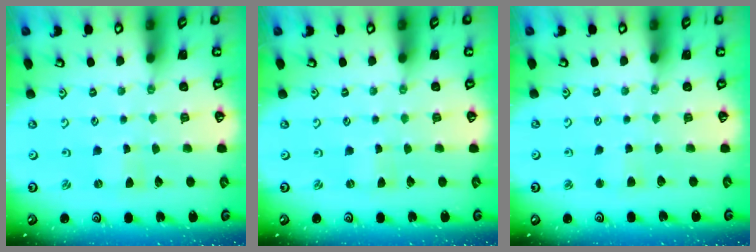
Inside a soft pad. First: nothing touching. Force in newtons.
{"total": 0.0}
{"total": 2.6, "press": 2.6, "slide": 0.4}